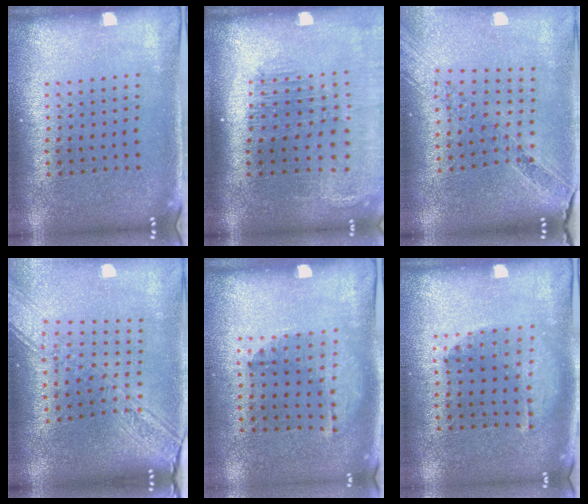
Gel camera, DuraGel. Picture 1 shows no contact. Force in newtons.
{"total": 1.7, "press": 1.5, "slide": 0.7}
{"total": 1.1, "press": 1.1, "slide": 0.3}
{"total": 2.8, "press": 2.2, "slide": 1.7}
{"total": 1.4, "press": 0.9, "slide": 1.1}
{"total": 1.1, "press": 1.1, "slide": 0.1}